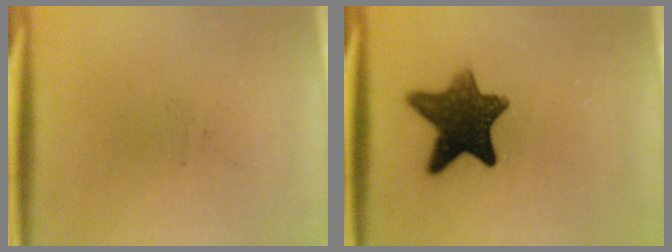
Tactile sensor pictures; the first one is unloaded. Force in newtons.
{"total": 10.3}